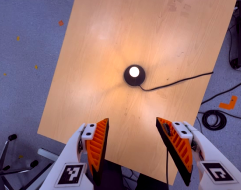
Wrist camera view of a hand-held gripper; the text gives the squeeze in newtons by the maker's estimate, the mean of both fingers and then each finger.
{"total": 0.0}